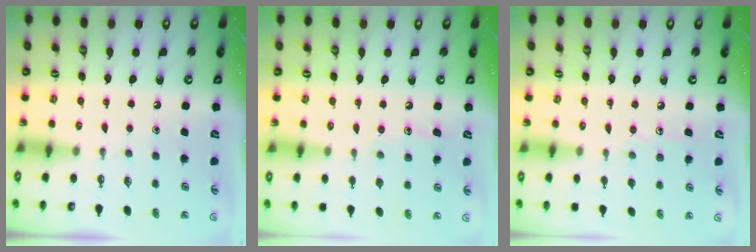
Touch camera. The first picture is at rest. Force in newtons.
{"total": 7.3, "press": 7.3, "slide": 0.4}
{"total": 5.4, "press": 5.4, "slide": 0.5}